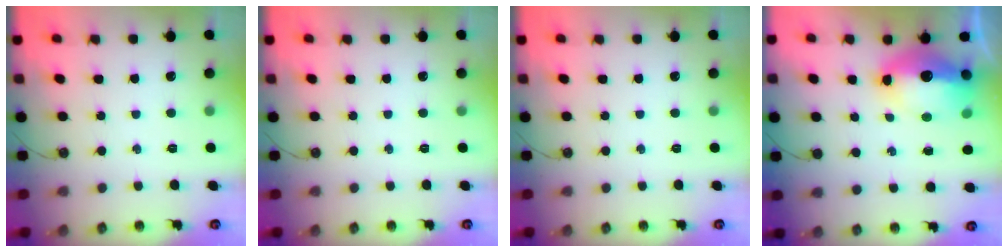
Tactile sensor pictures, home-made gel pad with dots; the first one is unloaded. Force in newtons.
{"total": 0.0}
{"total": 0.0}
{"total": 15.4, "press": 15.3, "slide": 1.7}